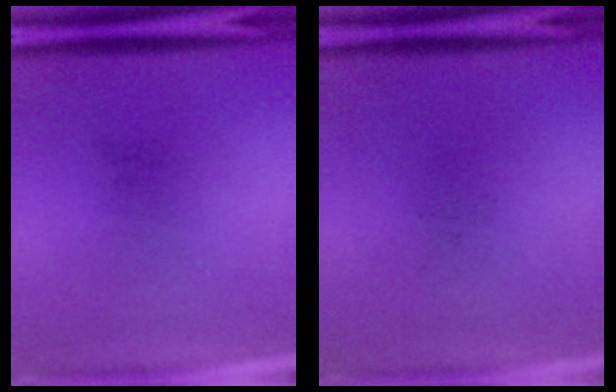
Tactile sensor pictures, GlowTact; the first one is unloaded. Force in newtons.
{"total": 0.0}